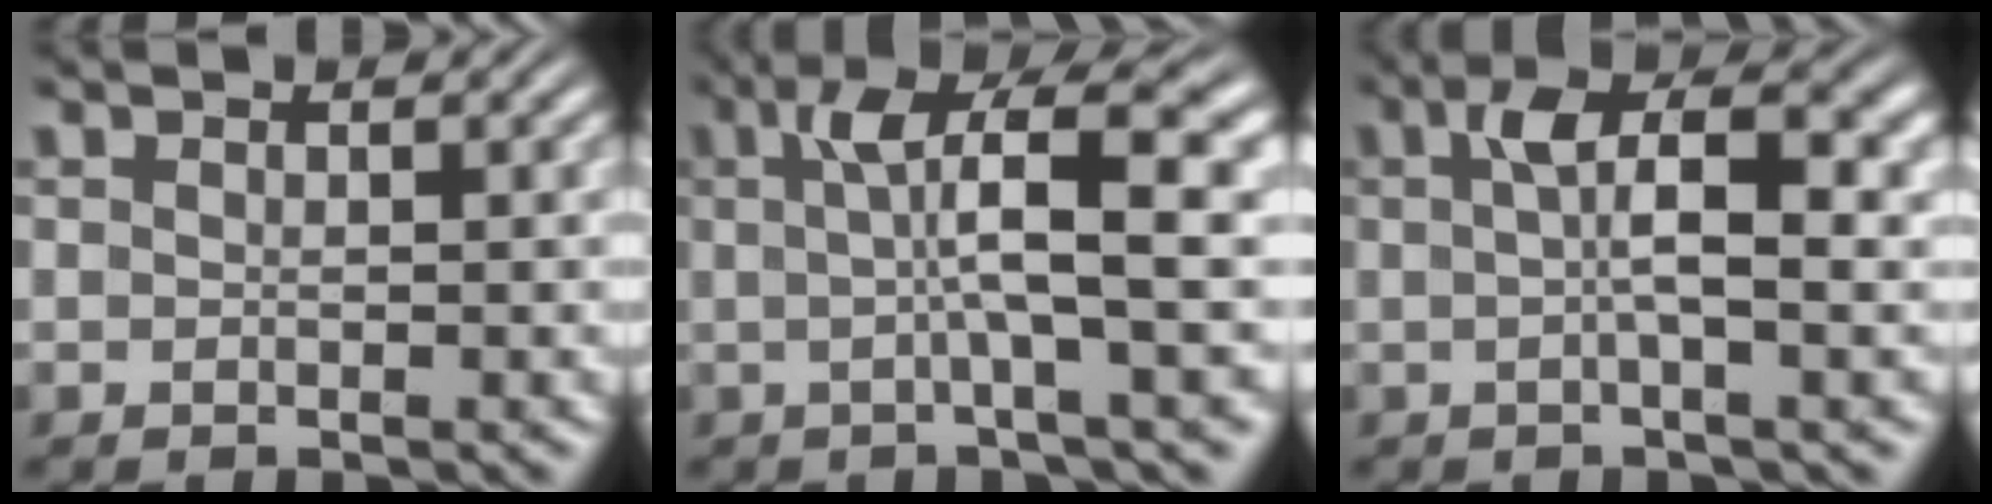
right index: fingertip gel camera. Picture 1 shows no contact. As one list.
[{"total": 7.3, "force": [1.4, 1.4, 7.0], "torque": [-0.098, 0.018, 0.016]}, {"total": 4.9, "force": [0.6, 1.1, 4.7], "torque": [-0.075, 0.009, 0.003]}]